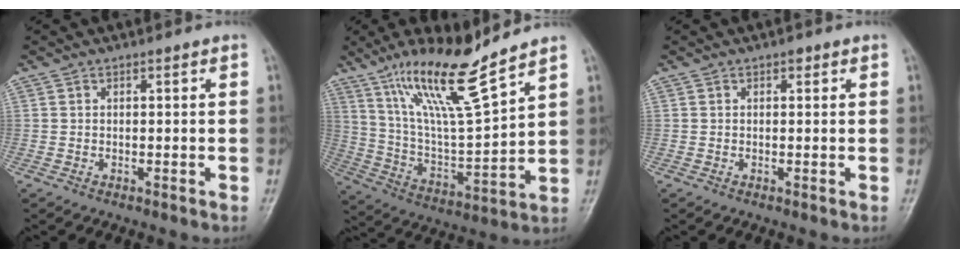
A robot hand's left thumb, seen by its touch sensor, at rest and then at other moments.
{"total": 16.7, "force": [11.9, 1.9, 11.6], "torque": [-0.200, -0.066, 0.229]}
{"total": 0.9, "force": [0.5, 0.6, 0.5], "torque": [-0.001, 0.000, 0.004]}